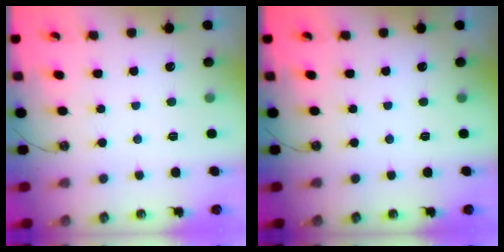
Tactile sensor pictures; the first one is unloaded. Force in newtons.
{"total": 0.0}